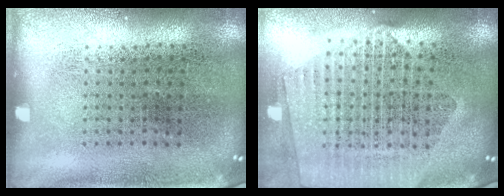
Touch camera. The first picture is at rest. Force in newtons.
{"total": 2.4, "press": 2.1, "slide": 1.1}